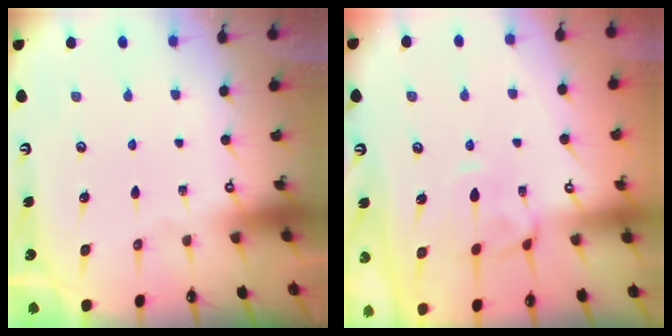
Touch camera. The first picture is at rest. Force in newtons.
{"total": 1.6, "press": 1.4, "slide": 0.8}